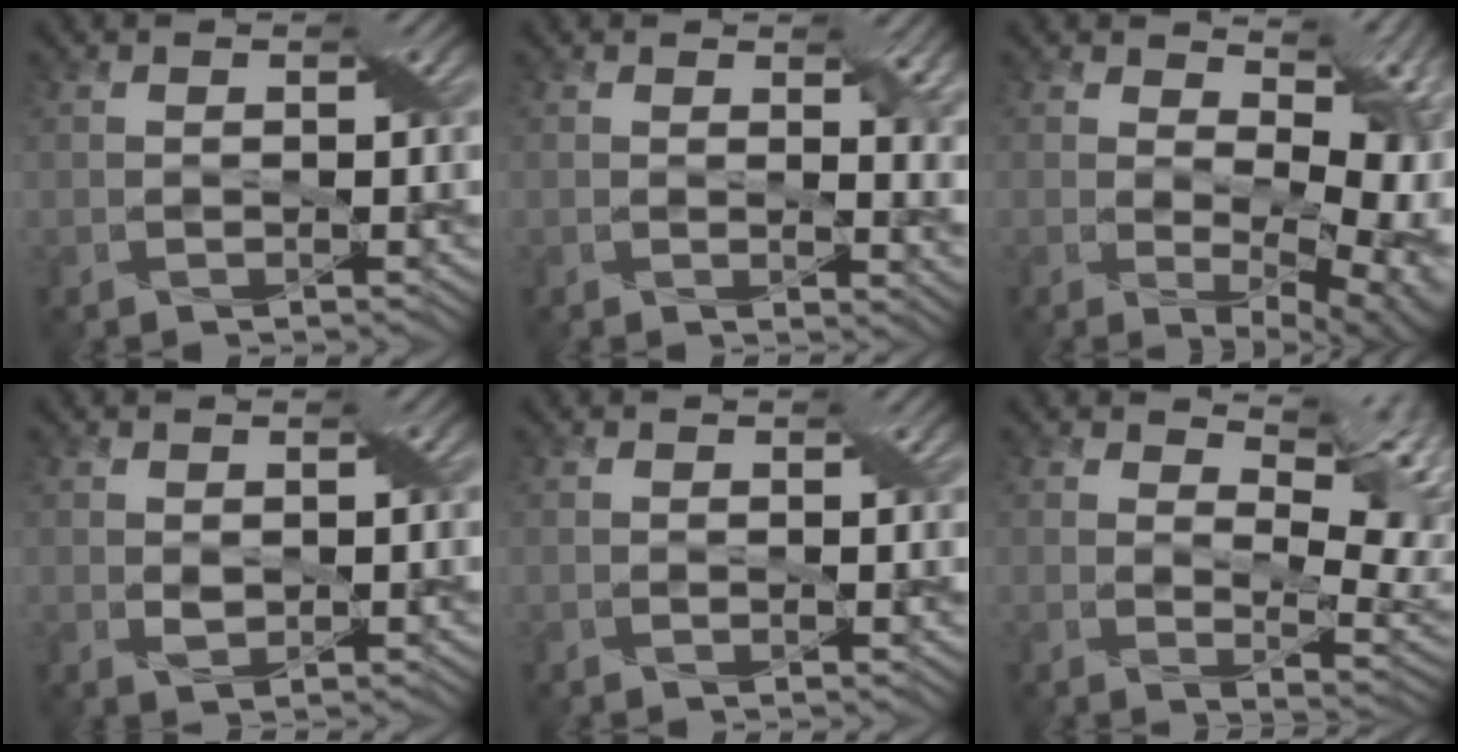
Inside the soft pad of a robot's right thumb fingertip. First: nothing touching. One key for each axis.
{"total": 4.8, "fx": 1.6, "fy": 2.0, "fz": 4.0, "tx": -0.057, "ty": -0.011, "tz": 0.031}
{"total": 13.9, "fx": 1.9, "fy": 7.2, "fz": 11.8, "tx": -0.158, "ty": -0.015, "tz": 0.070}
{"total": 1.0, "fx": 0.4, "fy": 0.7, "fz": 0.6, "tx": -0.017, "ty": -0.002, "tz": 0.012}
{"total": 0.8, "fx": 0.3, "fy": 0.5, "fz": 0.6, "tx": -0.007, "ty": 0.000, "tz": 0.005}
{"total": 9.5, "fx": 5.2, "fy": 4.3, "fz": 6.6, "tx": -0.100, "ty": -0.004, "tz": 0.079}